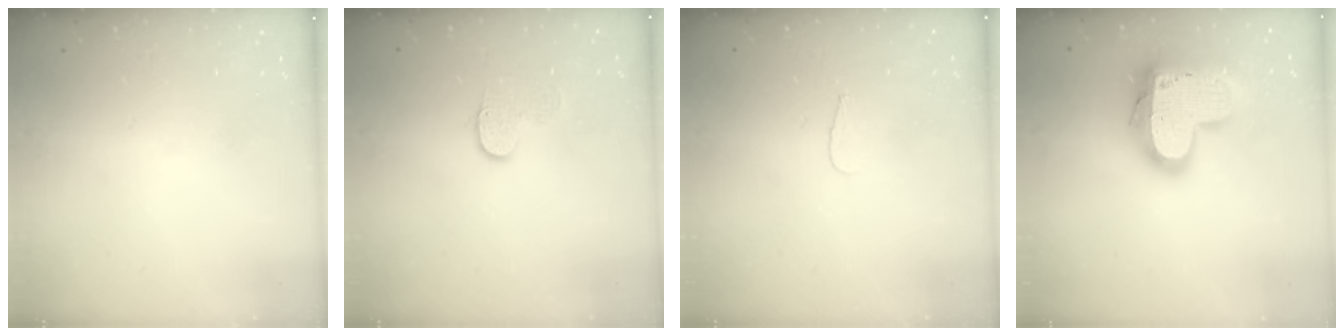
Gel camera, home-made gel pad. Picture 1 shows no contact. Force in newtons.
{"total": 6.6, "press": 6.6, "slide": 0.6}
{"total": 3.4, "press": 3.4, "slide": 0.3}
{"total": 20.4, "press": 20.3, "slide": 1.6}